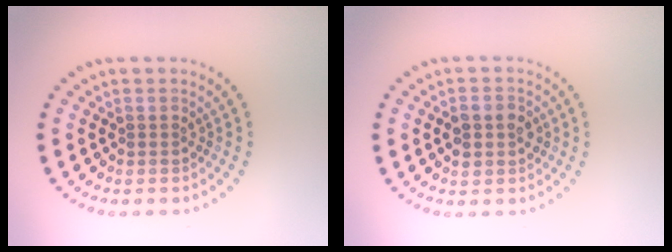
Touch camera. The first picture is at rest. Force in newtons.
{"total": 2.8, "press": 2.8, "slide": 0.2}